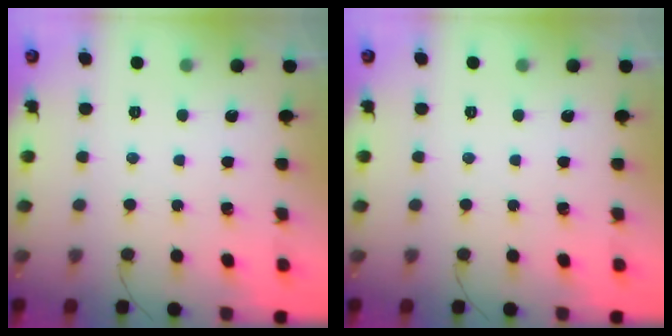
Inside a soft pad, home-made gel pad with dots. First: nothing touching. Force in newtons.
{"total": 0.0}